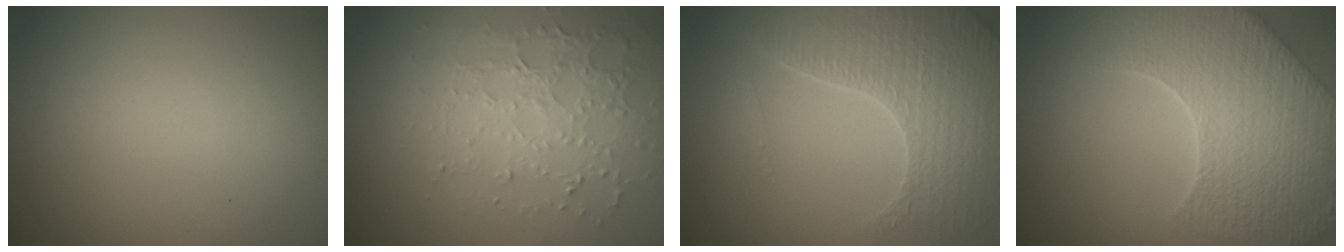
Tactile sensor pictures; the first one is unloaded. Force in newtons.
{"total": 3.5, "press": 3.4, "slide": 1.0}
{"total": 5.0, "press": 4.4, "slide": 2.3}
{"total": 9.0, "press": 6.4, "slide": 6.4}